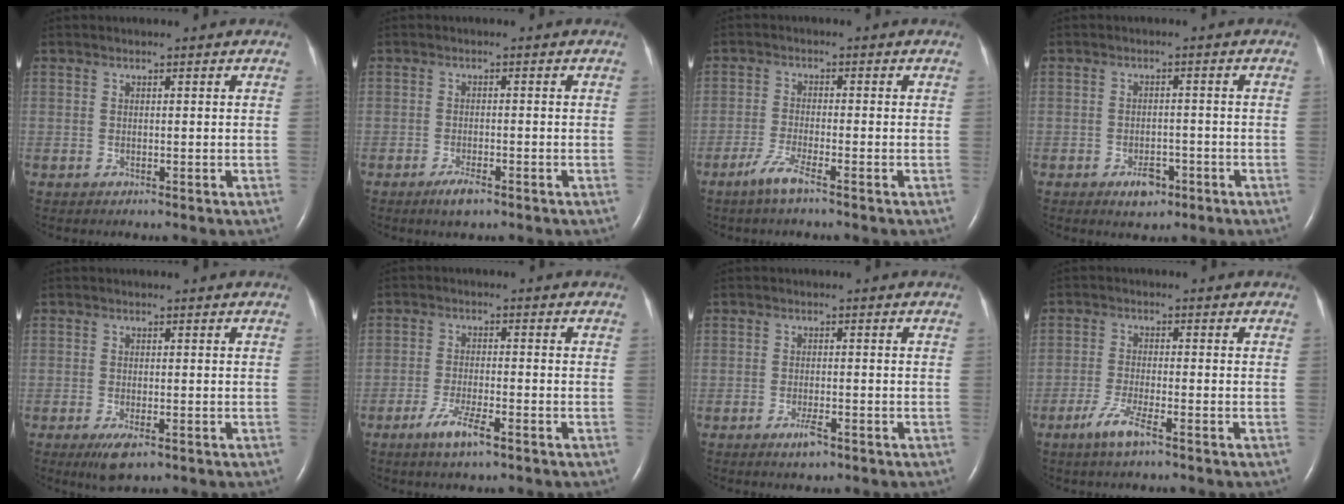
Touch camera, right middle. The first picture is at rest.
{"total": 2.6, "force": [-1.8, 0.5, 1.8], "torque": [-0.041, -0.003, -0.032]}
{"total": 3.5, "force": [-2.5, -0.2, 2.4], "torque": [-0.058, -0.008, -0.054]}
{"total": 3.4, "force": [-2.0, 1.9, 2.0], "torque": [-0.029, 0.002, -0.025]}
{"total": 3.1, "force": [-1.6, 0.9, 2.5], "torque": [-0.053, -0.008, -0.024]}
{"total": 4.7, "force": [-2.9, 0.5, 3.6], "torque": [-0.077, -0.006, -0.054]}
{"total": 2.2, "force": [-1.4, 0.4, 1.6], "torque": [-0.033, -0.002, -0.024]}
{"total": 4.2, "force": [-2.7, 0.2, 3.2], "torque": [-0.073, -0.008, -0.055]}